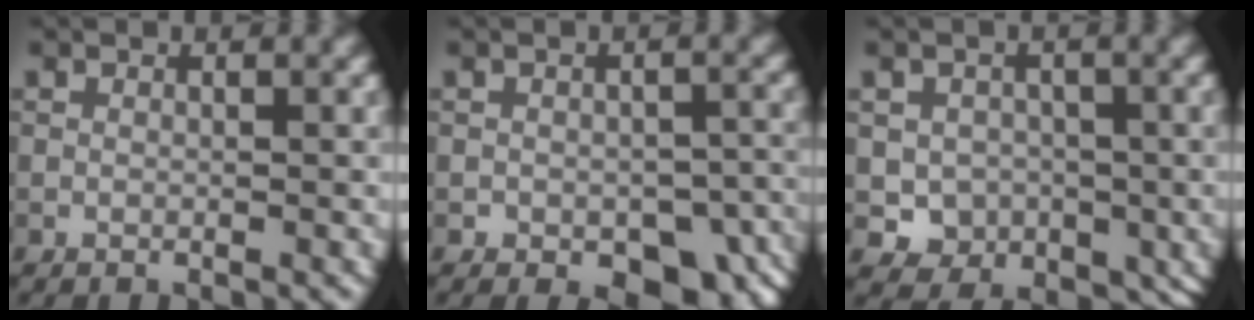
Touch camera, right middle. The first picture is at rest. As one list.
[{"total": 7.0, "force": [-3.7, 4.0, 4.3], "torque": [-0.044, -0.020, -0.042]}, {"total": 5.9, "force": [-1.5, 5.4, 1.9], "torque": [-0.017, -0.009, -0.022]}]